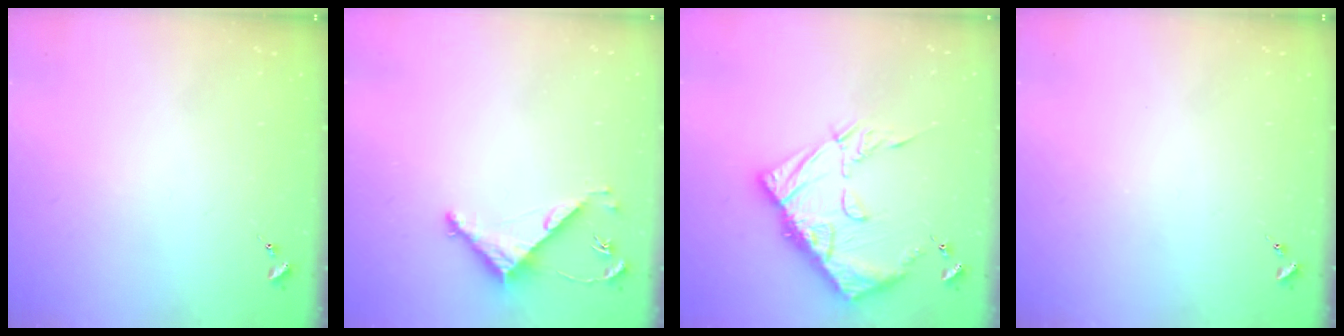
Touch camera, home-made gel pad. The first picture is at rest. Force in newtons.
{"total": 4.8, "press": 4.8, "slide": 0.3}
{"total": 15.6, "press": 15.5, "slide": 1.4}
{"total": 0.0}